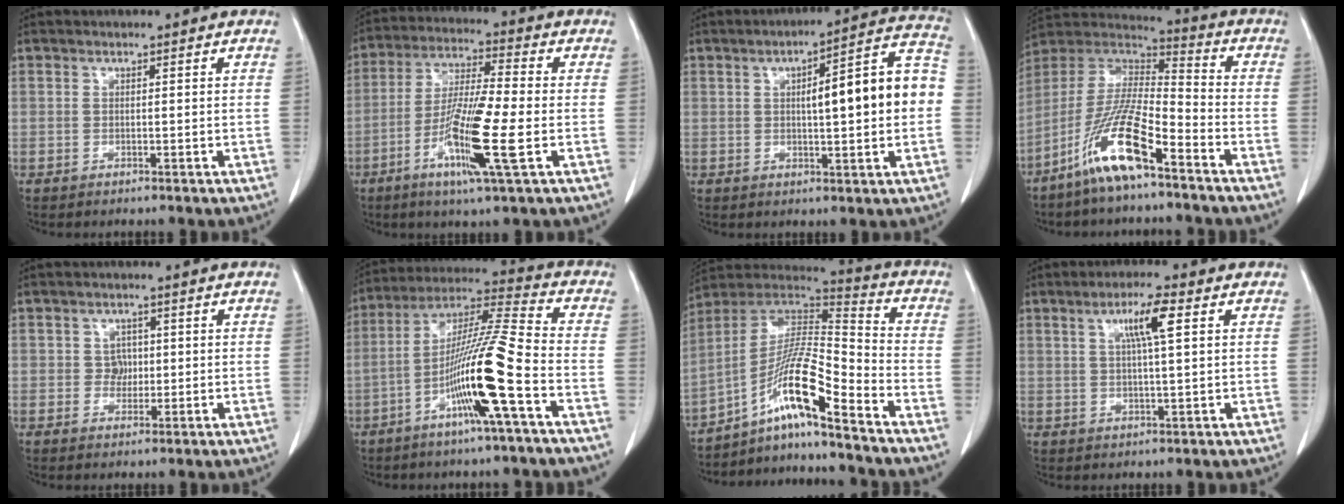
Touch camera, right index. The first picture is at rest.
{"total": 13.0, "force": [-4.0, 0.2, 12.4], "torque": [-0.240, -0.017, -0.080]}
{"total": 14.2, "force": [0.7, 2.0, 14.0], "torque": [-0.189, 0.037, 0.009]}
{"total": 13.9, "force": [-8.3, 1.9, 10.9], "torque": [-0.224, -0.008, -0.161]}
{"total": 2.2, "force": [0.1, 2.0, 0.8], "torque": [-0.007, 0.003, 0.001]}
{"total": 14.8, "force": [-5.4, -0.9, 13.8], "torque": [-0.261, 0.001, -0.107]}
{"total": 12.9, "force": [-8.4, 0.0, 9.9], "torque": [-0.183, 0.015, -0.152]}
{"total": 5.7, "force": [2.1, 0.1, 5.3], "torque": [-0.094, 0.006, 0.036]}